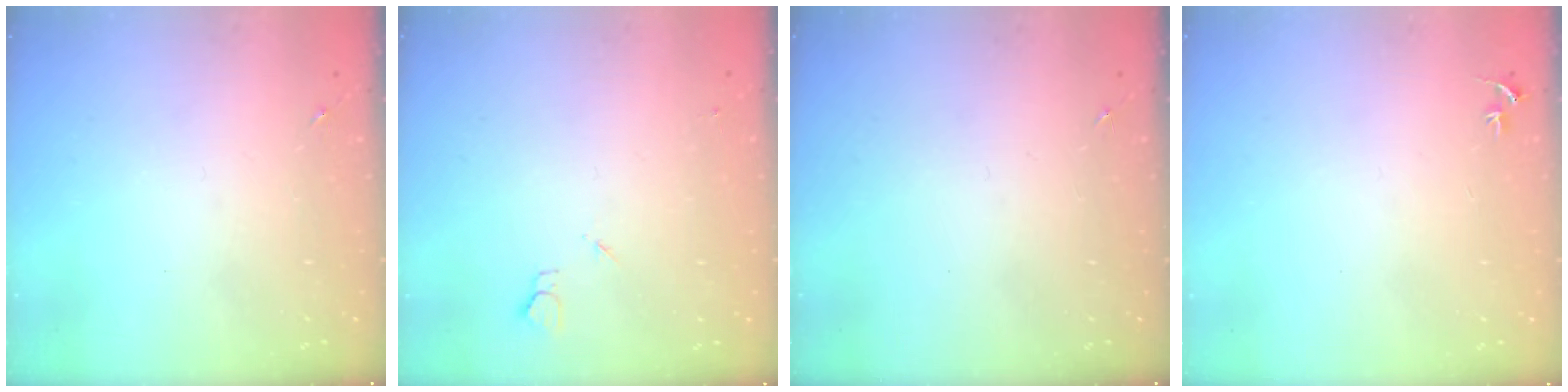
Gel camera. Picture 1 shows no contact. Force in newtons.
{"total": 2.7, "press": 2.6, "slide": 0.3}
{"total": 0.0}
{"total": 2.7, "press": 2.7, "slide": 0.3}